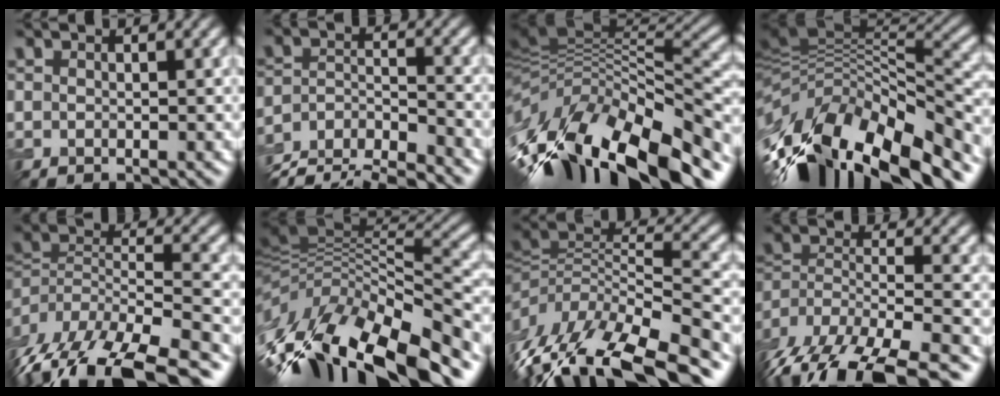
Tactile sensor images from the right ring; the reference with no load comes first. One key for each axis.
{"total": 8.2, "fx": -7.4, "fy": 2.4, "fz": 2.5, "tx": -0.046, "ty": -0.012, "tz": -0.120}
{"total": 16.9, "fx": -6.9, "fy": 7.2, "fz": 13.6, "tx": -0.262, "ty": 0.008, "tz": -0.117}
{"total": 15.7, "fx": -7.3, "fy": 7.0, "fz": 12.0, "tx": -0.236, "ty": 0.013, "tz": -0.134}
{"total": 15.0, "fx": -10.9, "fy": 5.8, "fz": 8.6, "tx": -0.166, "ty": -0.001, "tz": -0.158}
{"total": 15.6, "fx": -7.3, "fy": 6.6, "fz": 12.1, "tx": -0.235, "ty": 0.011, "tz": -0.125}
{"total": 15.6, "fx": -8.7, "fy": 6.3, "fz": 11.4, "tx": -0.242, "ty": -0.009, "tz": -0.135}
{"total": 18.4, "fx": -14.7, "fy": 7.3, "fz": 8.5, "tx": -0.169, "ty": -0.024, "tz": -0.192}